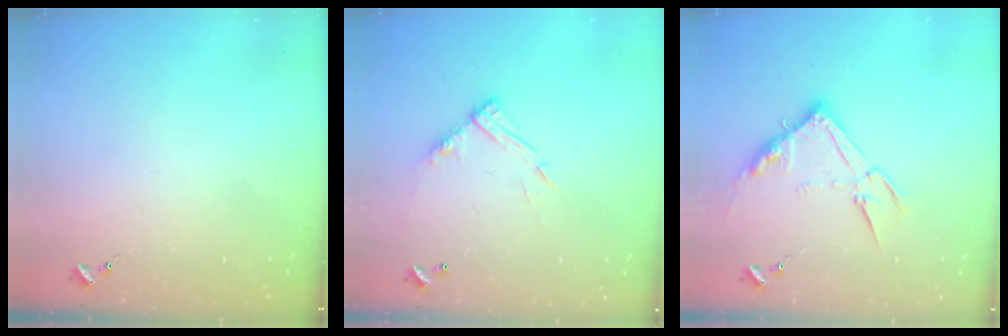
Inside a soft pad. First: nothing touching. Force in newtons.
{"total": 11.5, "press": 11.4, "slide": 0.8}
{"total": 13.8, "press": 13.8, "slide": 0.8}